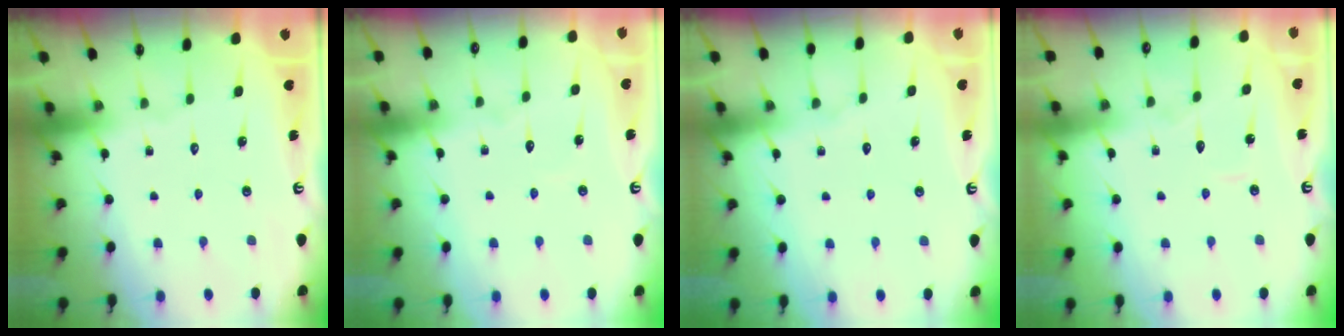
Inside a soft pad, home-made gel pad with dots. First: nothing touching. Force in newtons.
{"total": 2.5, "press": 2.5, "slide": 0.2}
{"total": 2.6, "press": 2.6, "slide": 0.4}
{"total": 2.9, "press": 2.9, "slide": 0.3}